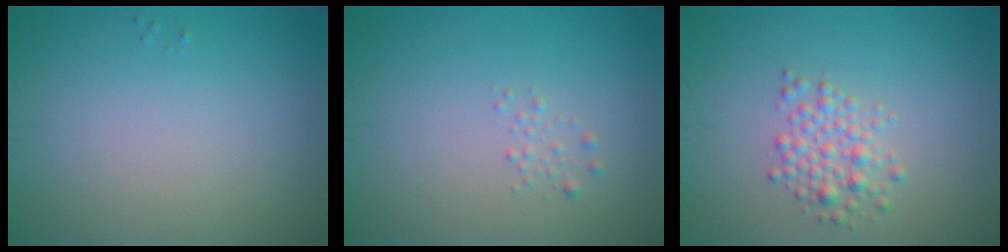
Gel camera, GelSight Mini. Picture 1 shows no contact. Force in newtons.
{"total": 0.8, "press": 0.8, "slide": 0.0}
{"total": 2.5, "press": 2.5, "slide": 0.1}